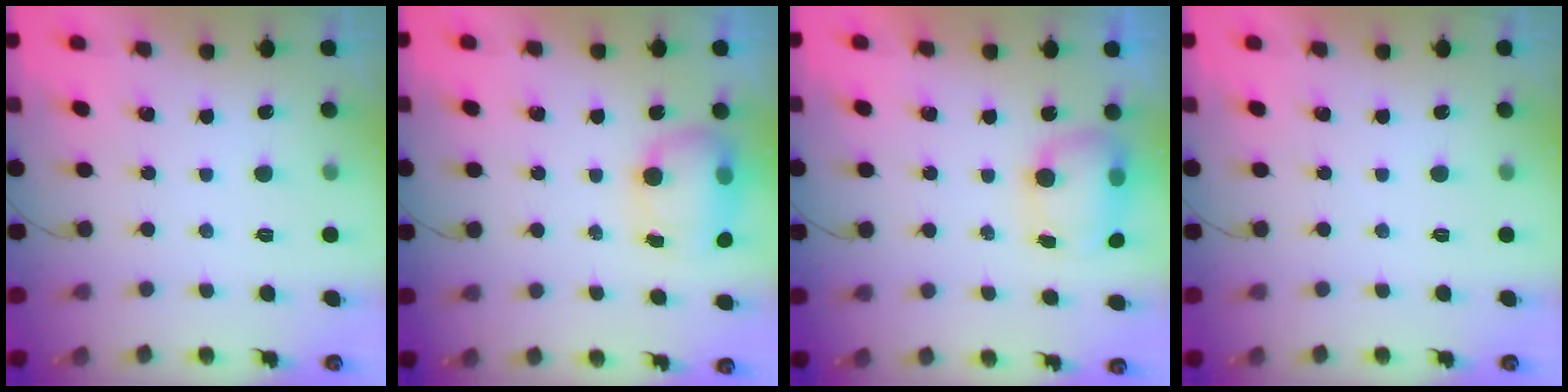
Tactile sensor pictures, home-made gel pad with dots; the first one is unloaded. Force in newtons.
{"total": 10.6, "press": 8.6, "slide": 6.3}
{"total": 8.2, "press": 8.1, "slide": 1.4}
{"total": 0.0}